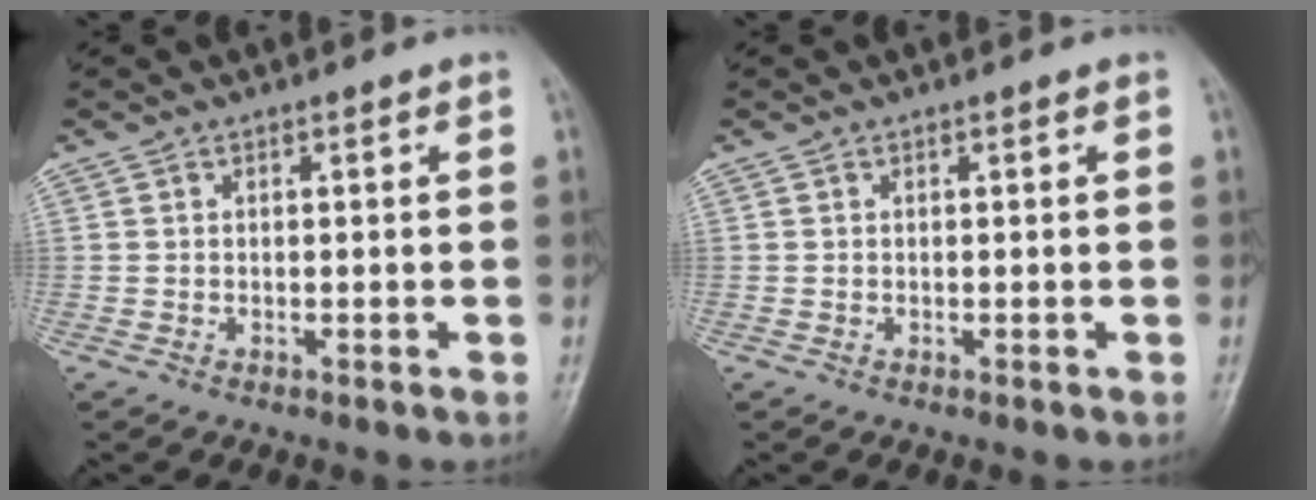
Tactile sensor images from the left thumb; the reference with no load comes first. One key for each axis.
{"total": 0.0}